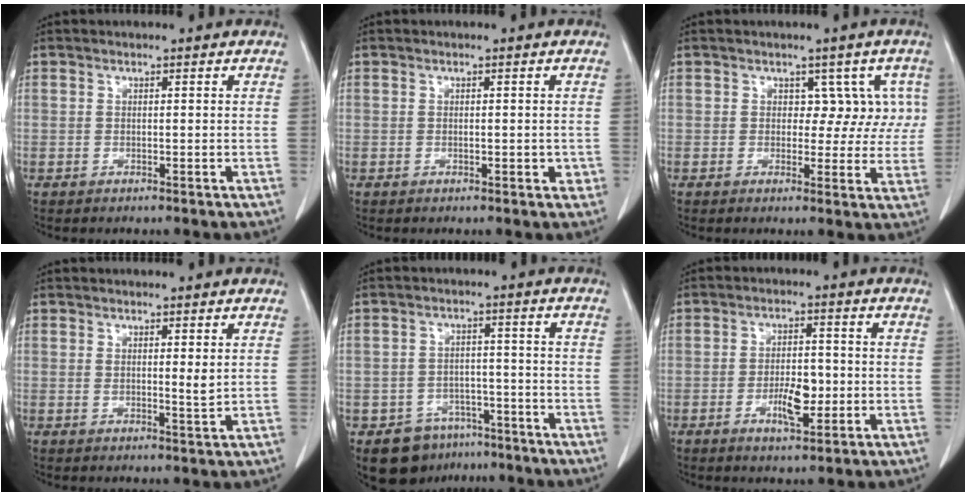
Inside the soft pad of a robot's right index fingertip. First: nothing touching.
{"total": 1.5, "force": [-0.2, 0.8, 1.3], "torque": [-0.014, 0.001, -0.001]}
{"total": 4.9, "force": [1.4, 3.7, 3.0], "torque": [-0.006, 0.013, 0.014]}
{"total": 2.2, "force": [0.8, 0.3, 2.0], "torque": [-0.034, -0.010, 0.013]}
{"total": 7.5, "force": [-5.1, 5.4, 1.2], "torque": [-0.011, 0.015, -0.070]}
{"total": 5.8, "force": [-1.6, 2.1, 5.1], "torque": [-0.091, -0.001, -0.022]}